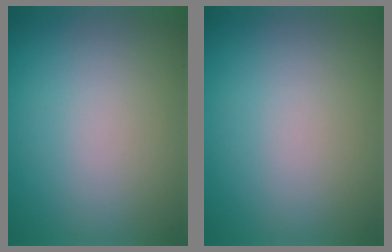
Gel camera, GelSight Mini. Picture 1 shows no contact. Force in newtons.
{"total": 0.0}